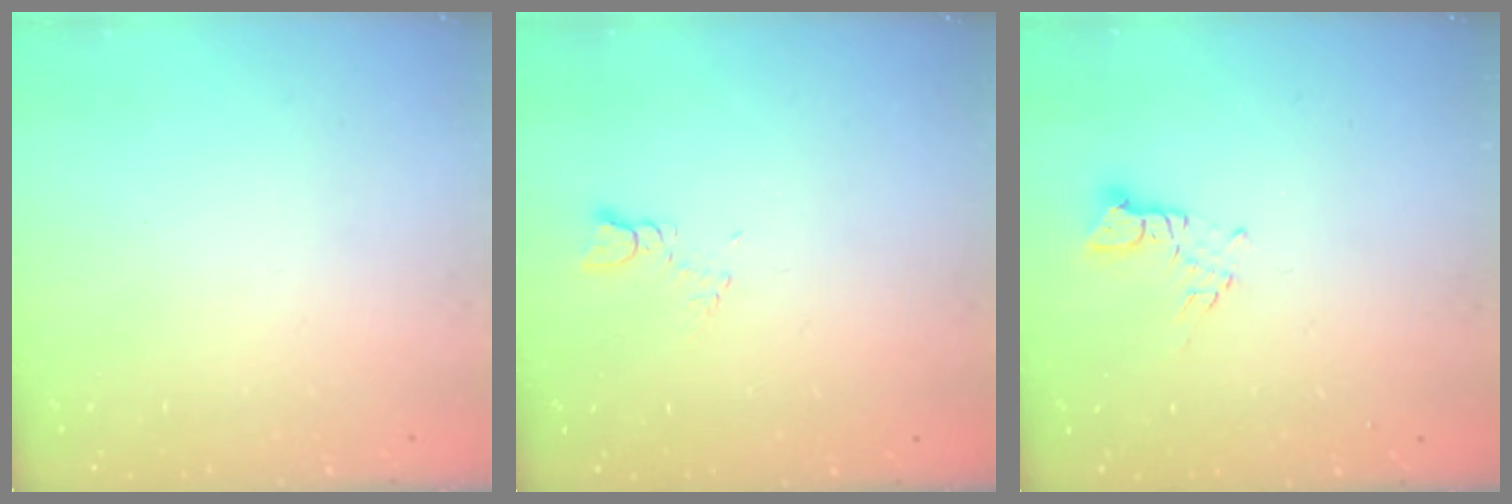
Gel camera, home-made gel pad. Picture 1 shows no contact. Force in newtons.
{"total": 2.6, "press": 2.6, "slide": 0.4}
{"total": 3.2, "press": 3.2, "slide": 0.3}